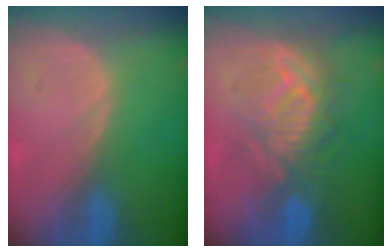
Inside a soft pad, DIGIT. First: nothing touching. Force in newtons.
{"total": 9.0, "press": 8.9, "slide": 1.0}